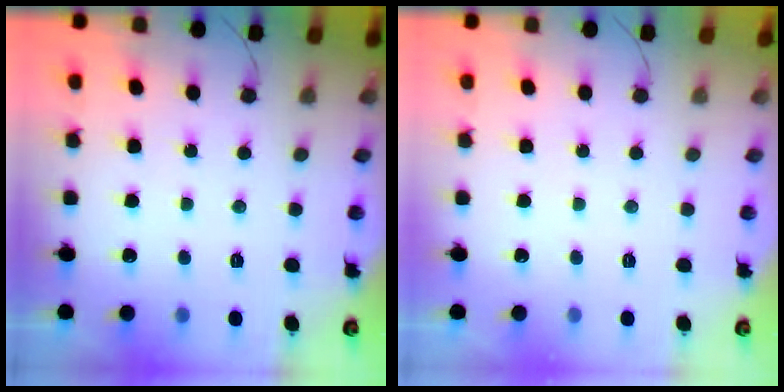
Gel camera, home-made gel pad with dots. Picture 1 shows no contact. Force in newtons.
{"total": 0.0}